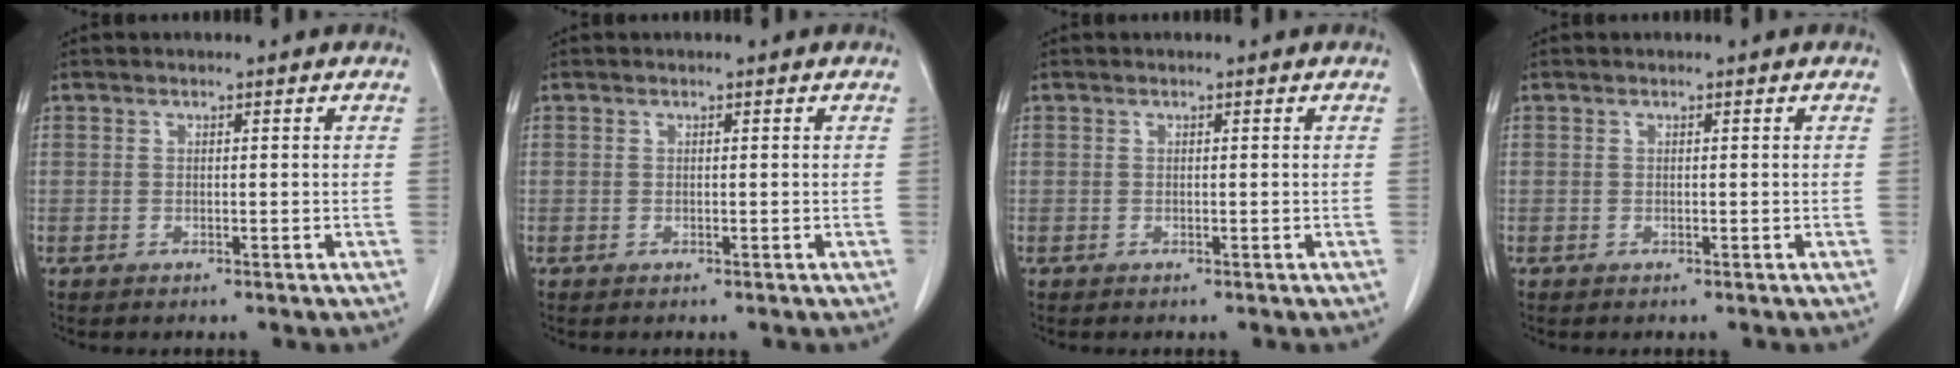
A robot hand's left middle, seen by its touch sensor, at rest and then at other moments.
{"total": 0.0}
{"total": 0.0}
{"total": 0.0}